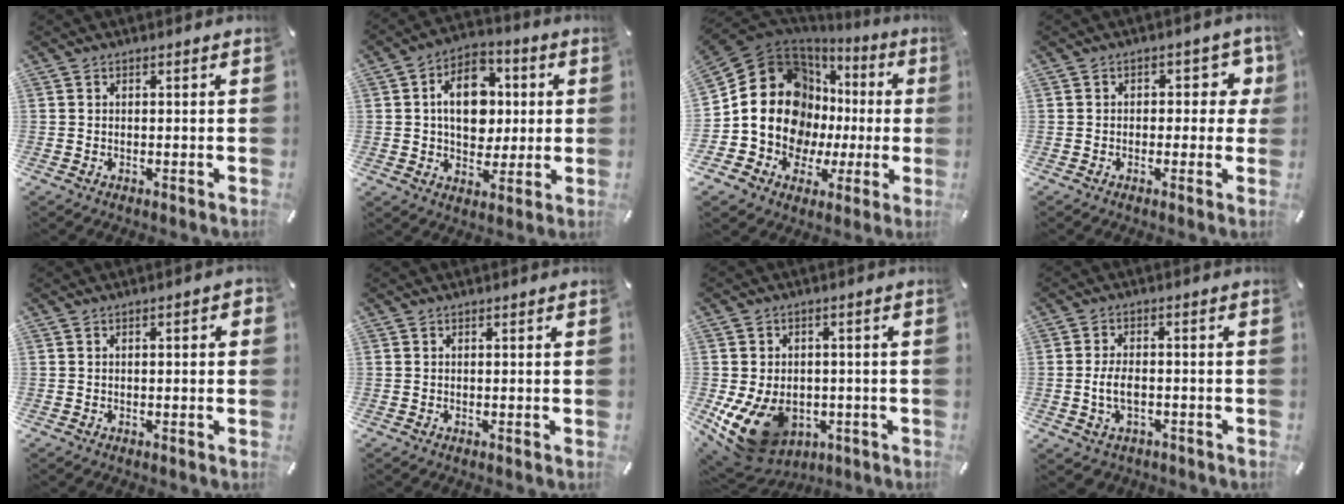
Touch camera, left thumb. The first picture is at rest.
{"total": 13.9, "force": [1.2, 10.3, 9.3], "torque": [-0.147, 0.011, 0.020]}
{"total": 18.1, "force": [2.7, 14.9, 9.9], "torque": [-0.195, -0.032, 0.054]}
{"total": 6.3, "force": [1.0, 4.2, 4.6], "torque": [-0.050, 0.002, 0.010]}
{"total": 1.7, "force": [-0.3, 0.7, 1.6], "torque": [-0.026, 0.004, -0.005]}
{"total": 0.0}
{"total": 13.0, "force": [-4.8, 9.7, 7.3], "torque": [-0.142, 0.013, -0.081]}
{"total": 6.3, "force": [-1.4, 4.0, 4.6], "torque": [-0.099, 0.007, -0.027]}